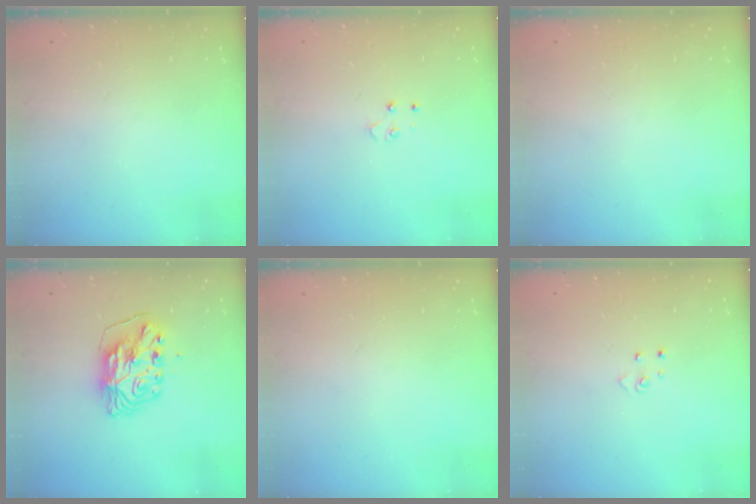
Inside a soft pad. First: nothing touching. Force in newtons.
{"total": 3.5, "press": 3.5, "slide": 0.3}
{"total": 0.0}
{"total": 8.8, "press": 8.8, "slide": 0.8}
{"total": 0.0}
{"total": 4.1, "press": 4.1, "slide": 0.4}